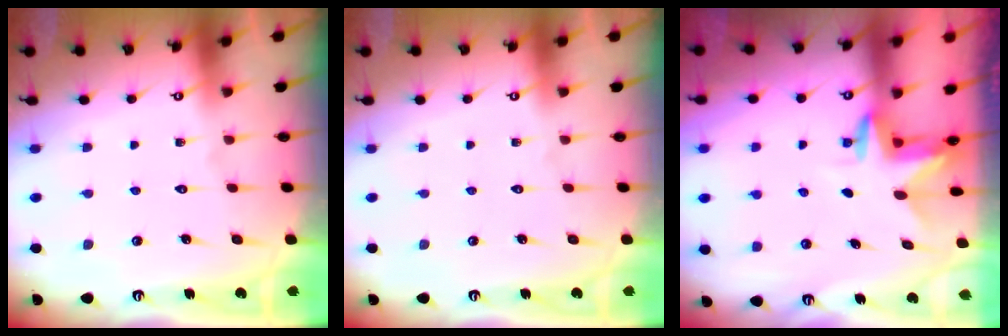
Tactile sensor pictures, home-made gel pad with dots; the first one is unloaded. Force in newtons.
{"total": 0.0}
{"total": 2.6, "press": 2.6, "slide": 0.1}